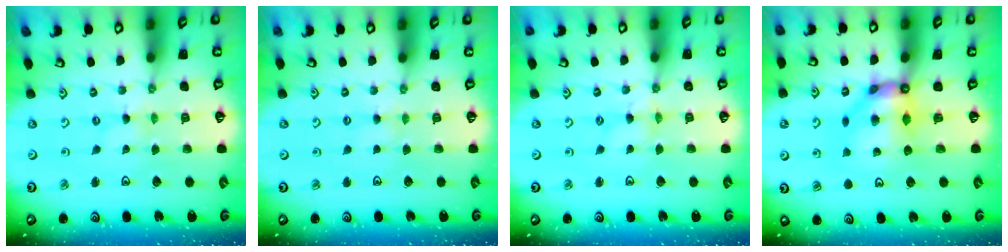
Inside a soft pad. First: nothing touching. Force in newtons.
{"total": 1.9, "press": 1.9, "slide": 0.2}
{"total": 1.1, "press": 1.1, "slide": 0.2}
{"total": 9.6, "press": 9.5, "slide": 1.1}